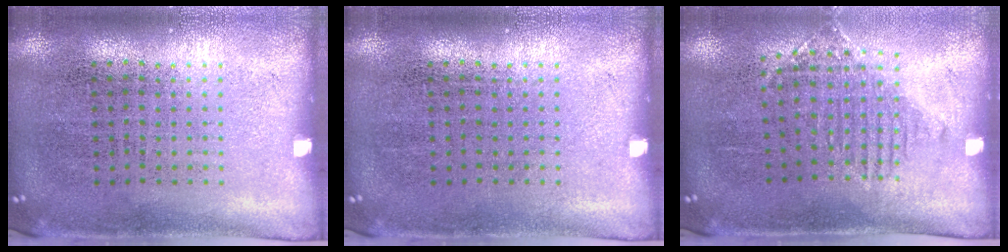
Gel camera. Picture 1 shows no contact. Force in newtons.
{"total": 0.0}
{"total": 1.2, "press": 1.1, "slide": 0.5}